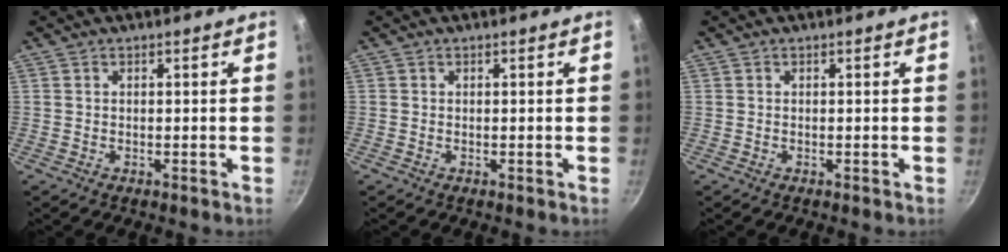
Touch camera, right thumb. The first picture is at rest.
{"total": 0.0}
{"total": 0.0}